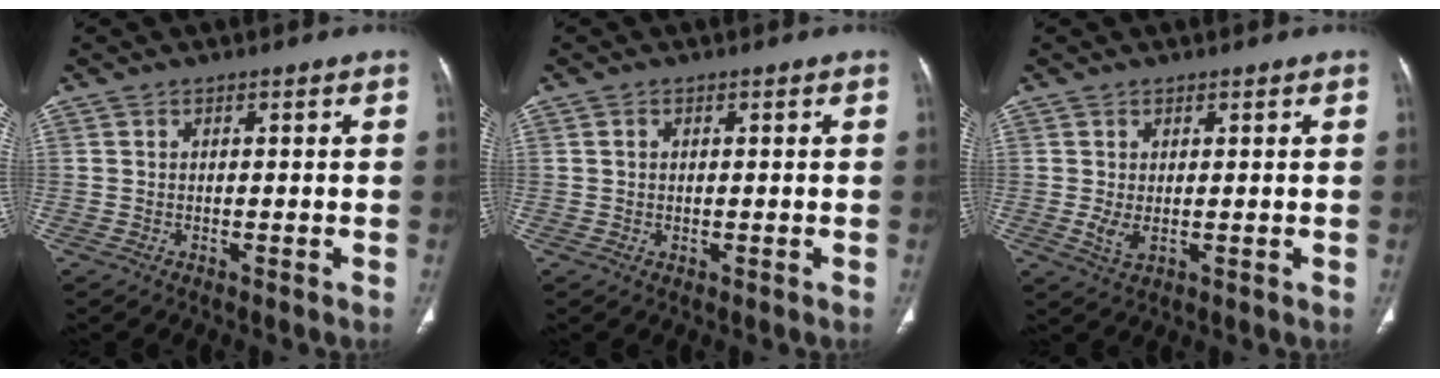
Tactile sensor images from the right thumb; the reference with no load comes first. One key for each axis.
{"total": 1.1, "fx": 0.3, "fy": 0.8, "fz": 0.6, "tx": -0.011, "ty": -0.002, "tz": 0.007}
{"total": 2.6, "fx": 0.1, "fy": 1.2, "fz": 2.3, "tx": -0.048, "ty": -0.009, "tz": 0.009}